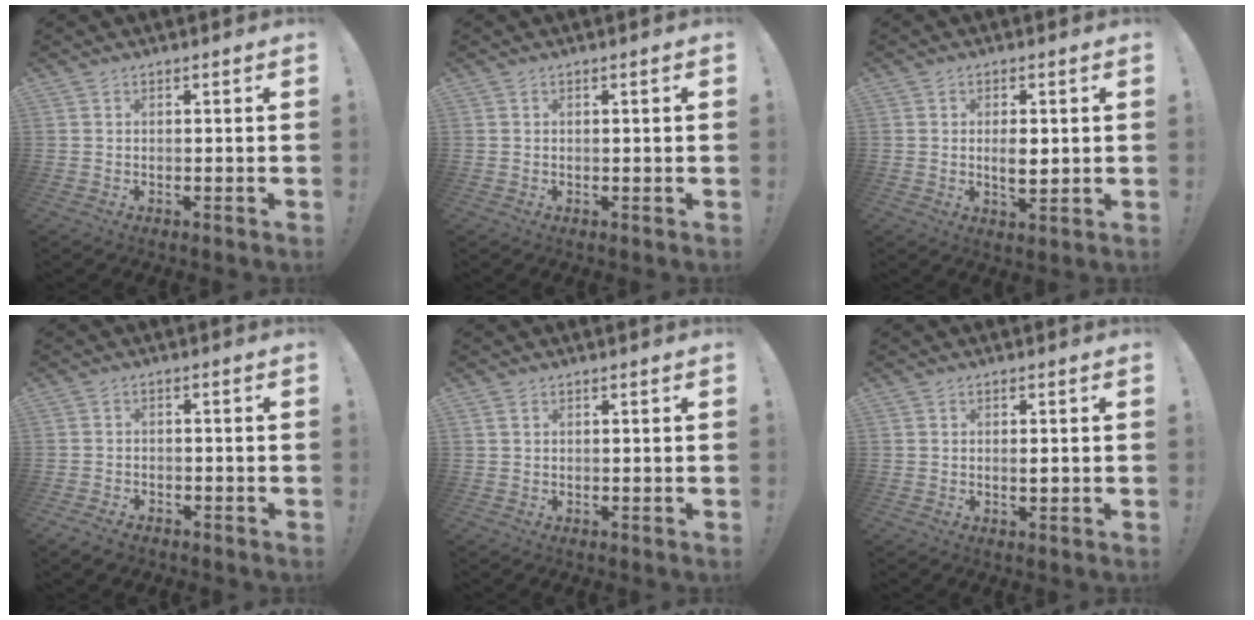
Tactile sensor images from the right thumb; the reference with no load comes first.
{"total": 0.7, "force": [0.3, -0.1, 0.6], "torque": [-0.012, -0.001, 0.005]}
{"total": 5.2, "force": [0.4, 2.5, 4.6], "torque": [-0.061, -0.010, 0.001]}
{"total": 3.5, "force": [-2.6, 1.8, 1.6], "torque": [-0.024, 0.006, -0.044]}
{"total": 1.2, "force": [0.7, 0.6, 0.7], "torque": [-0.008, -0.002, 0.012]}
{"total": 1.2, "force": [0.0, 0.4, 1.1], "torque": [-0.005, -0.006, -0.005]}